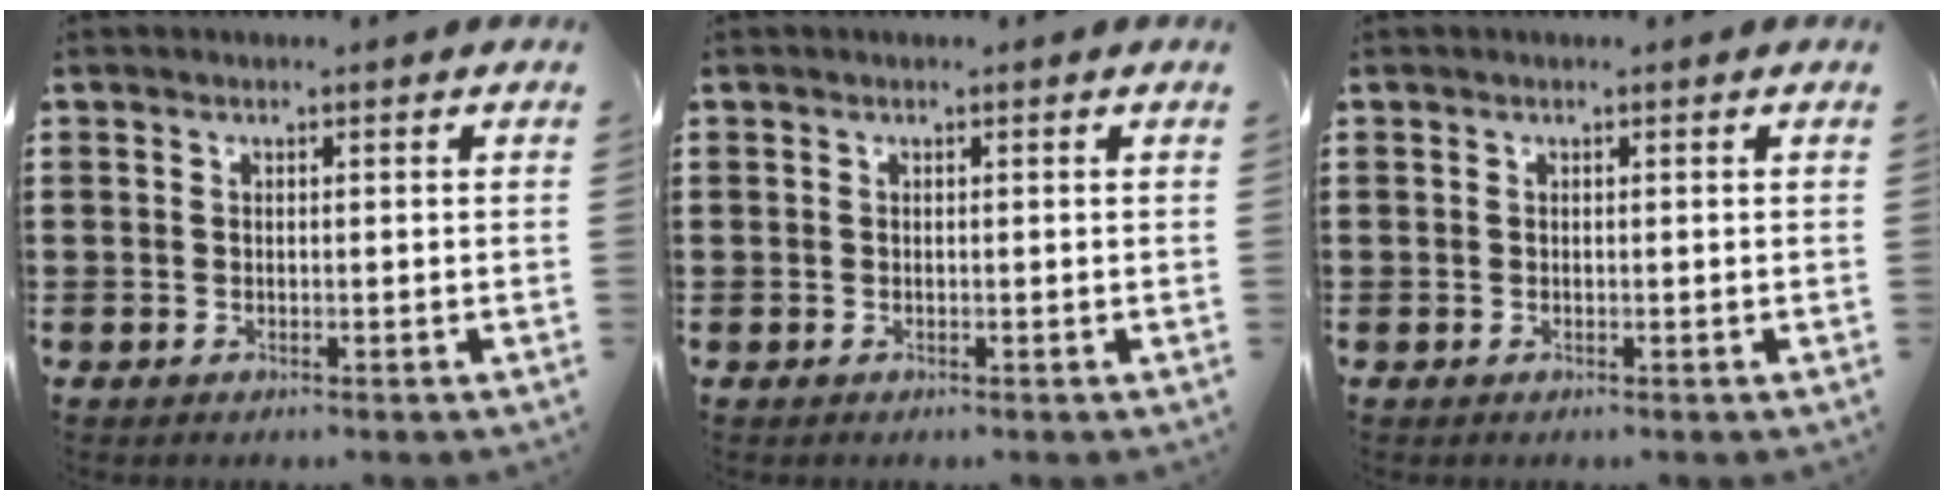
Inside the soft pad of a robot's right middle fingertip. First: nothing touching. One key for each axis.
{"total": 0.0}
{"total": 0.0}